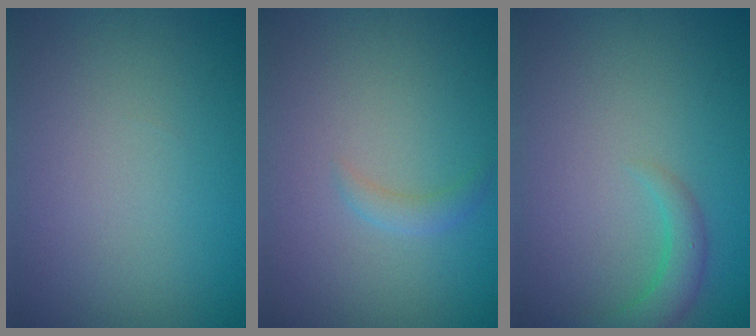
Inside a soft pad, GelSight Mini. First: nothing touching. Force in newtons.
{"total": 1.1, "press": 1.1, "slide": 0.1}
{"total": 2.3, "press": 2.3, "slide": 0.3}